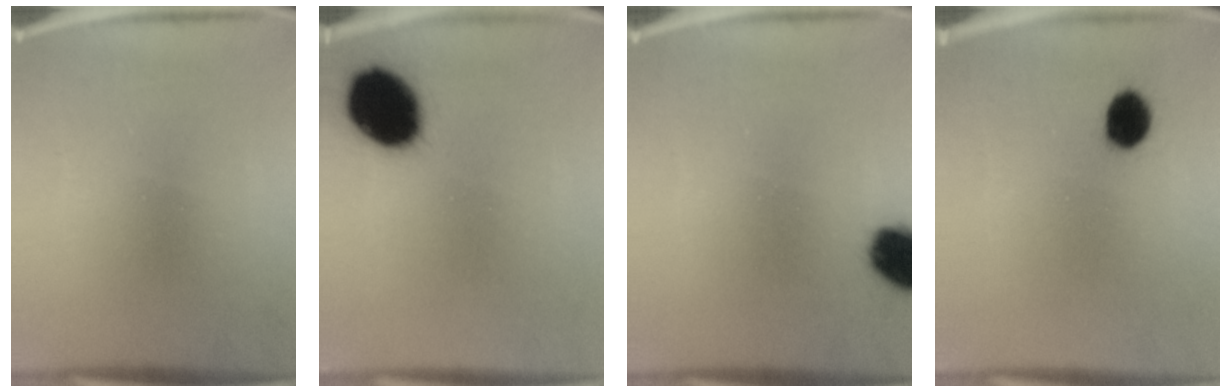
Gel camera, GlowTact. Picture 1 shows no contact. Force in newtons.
{"total": 14.5}
{"total": 9.6}
{"total": 6.2}